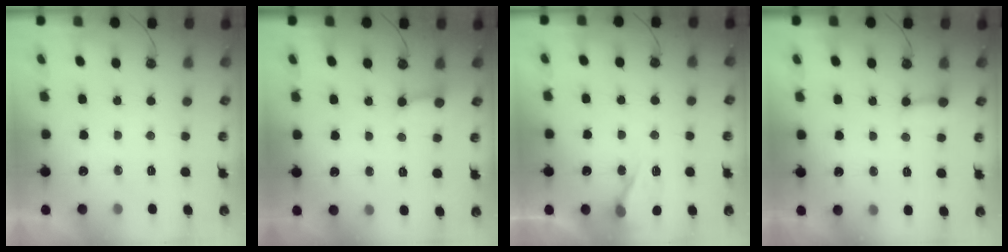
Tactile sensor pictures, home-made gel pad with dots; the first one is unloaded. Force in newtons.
{"total": 2.3, "press": 2.3, "slide": 0.1}
{"total": 8.9, "press": 8.8, "slide": 1.5}
{"total": 3.4, "press": 3.4, "slide": 0.2}